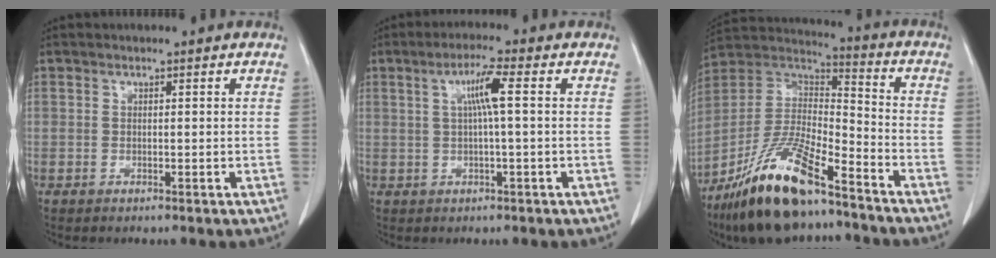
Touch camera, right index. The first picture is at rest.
{"total": 4.7, "force": [0.9, -0.4, 4.6], "torque": [-0.085, 0.008, 0.018]}
{"total": 19.6, "force": [-13.6, 4.6, 13.4], "torque": [-0.278, -0.015, -0.249]}